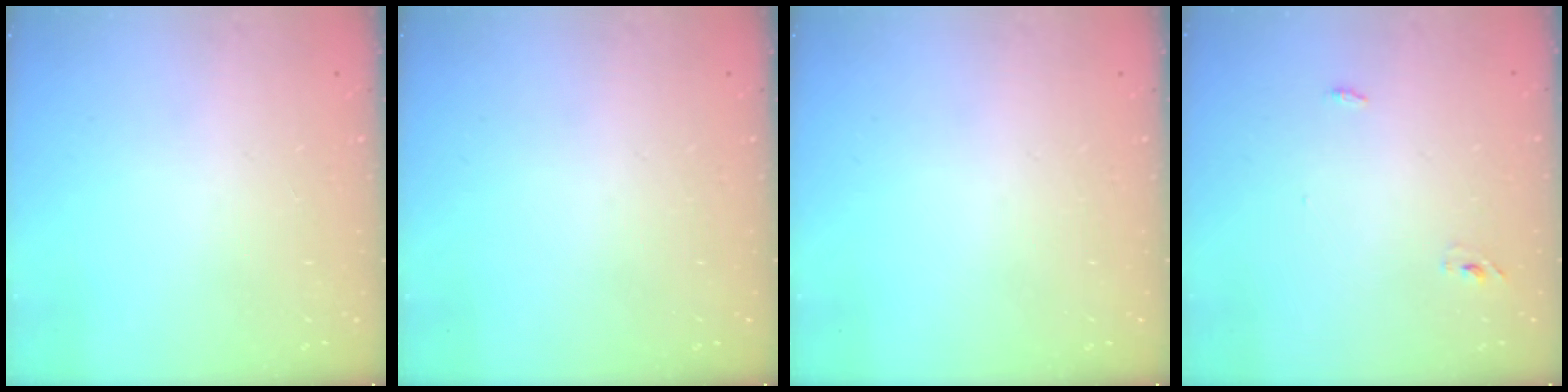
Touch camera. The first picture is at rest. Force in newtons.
{"total": 0.0}
{"total": 0.0}
{"total": 2.9, "press": 2.7, "slide": 1.0}